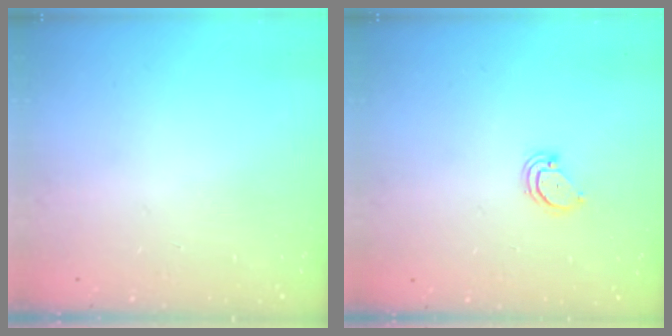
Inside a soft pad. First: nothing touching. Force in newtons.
{"total": 3.0, "press": 3.0, "slide": 0.2}